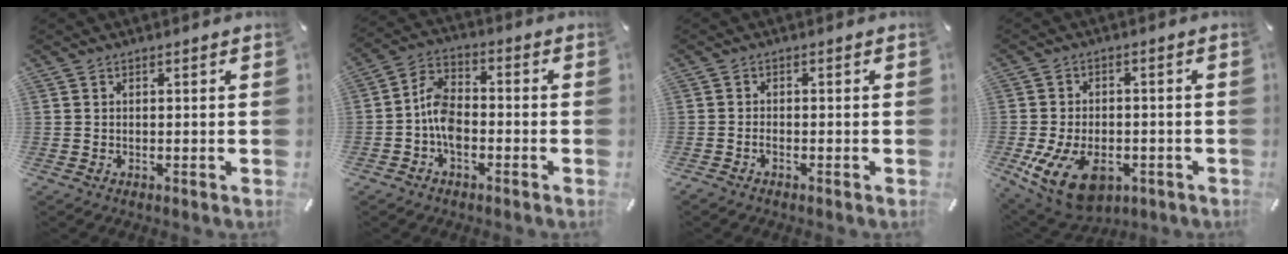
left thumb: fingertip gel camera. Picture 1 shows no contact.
{"total": 7.5, "force": [-2.9, 4.7, 5.1], "torque": [-0.102, 0.022, -0.053]}
{"total": 1.3, "force": [-0.9, 0.5, 0.8], "torque": [-0.017, 0.001, -0.017]}
{"total": 12.7, "force": [-5.0, 7.8, 8.7], "torque": [-0.177, 0.012, -0.085]}